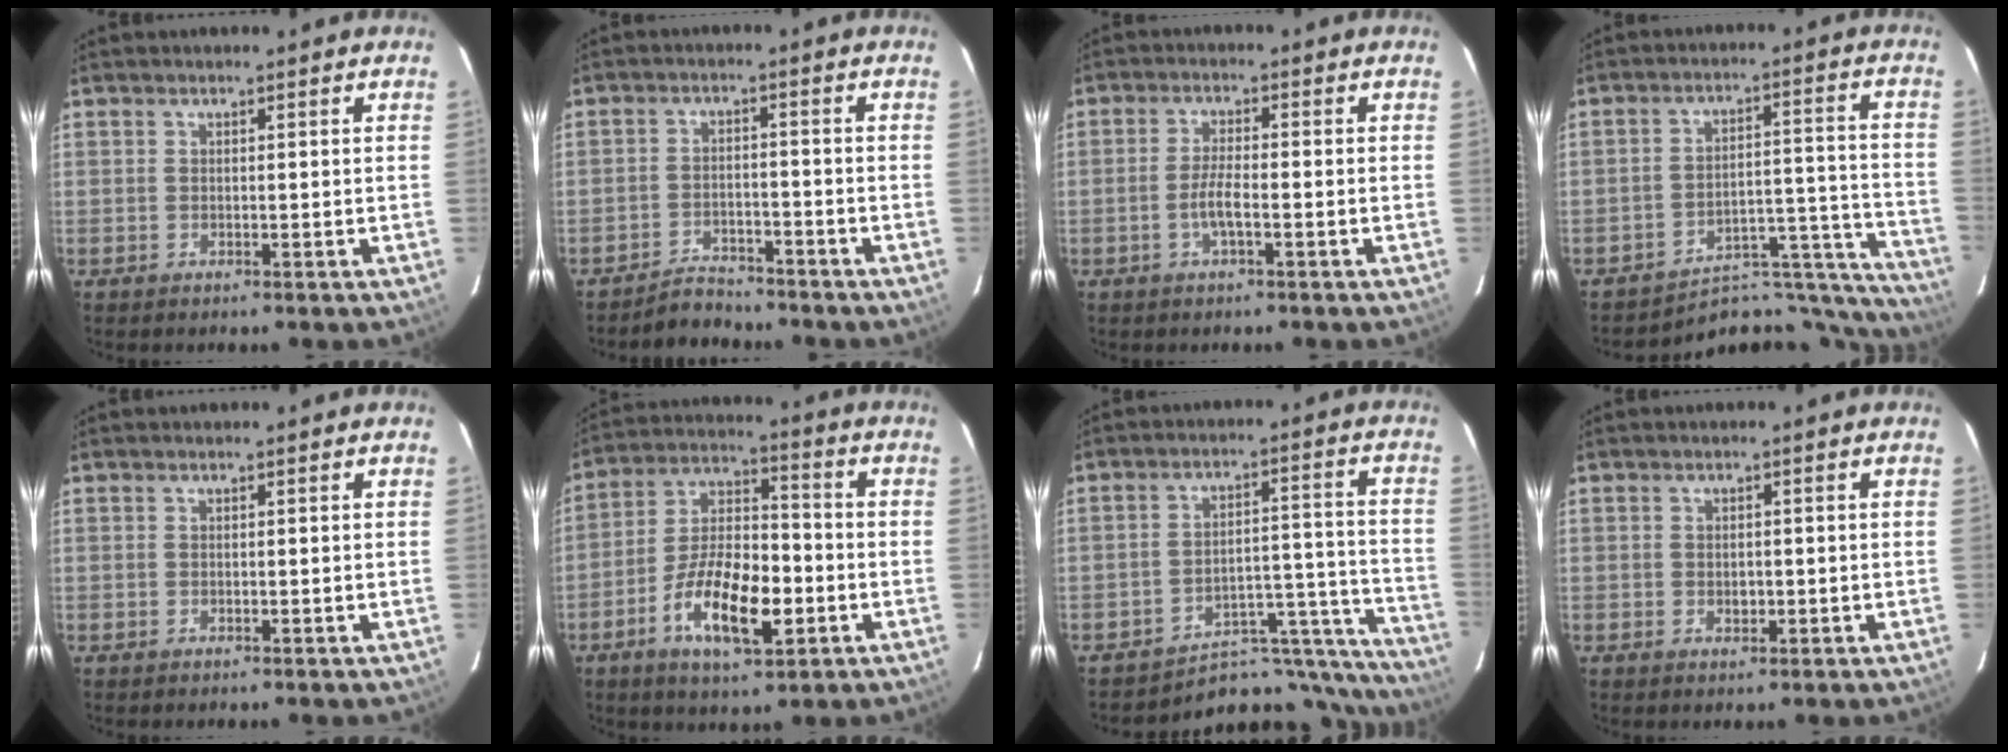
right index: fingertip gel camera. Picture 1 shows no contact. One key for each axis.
{"total": 4.6, "fx": -4.3, "fy": 1.6, "fz": 0.1, "tx": -0.017, "ty": 0.012, "tz": -0.070}
{"total": 3.7, "fx": -1.5, "fy": 0.6, "fz": 3.4, "tx": -0.071, "ty": 0.000, "tz": -0.029}
{"total": 17.5, "fx": -16.9, "fy": 3.8, "fz": 2.5, "tx": -0.006, "ty": 0.054, "tz": -0.237}
{"total": 0.0}
{"total": 14.7, "fx": -5.4, "fy": 6.1, "fz": 12.3, "tx": -0.236, "ty": 0.003, "tz": -0.092}
{"total": 16.9, "fx": -15.6, "fy": 5.1, "fz": 3.9, "tx": -0.027, "ty": 0.049, "tz": -0.213}
{"total": 1.7, "fx": -0.3, "fy": 1.3, "fz": 1.0, "tx": -0.014, "ty": 0.002, "tz": -0.003}